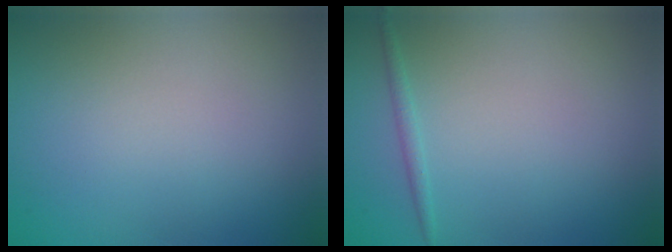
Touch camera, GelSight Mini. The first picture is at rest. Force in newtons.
{"total": 0.9, "press": 0.9, "slide": 0.1}